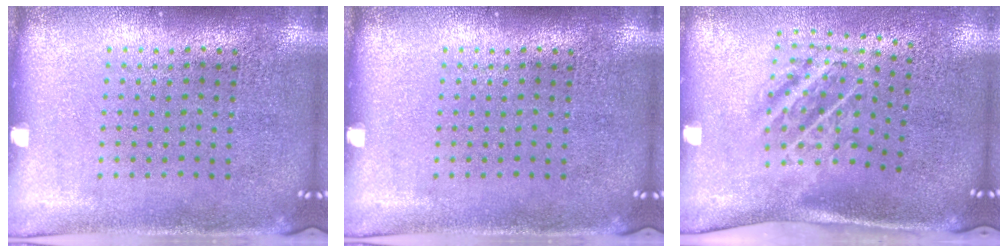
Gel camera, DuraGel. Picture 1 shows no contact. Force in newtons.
{"total": 0.0}
{"total": 1.9, "press": 1.2, "slide": 1.5}